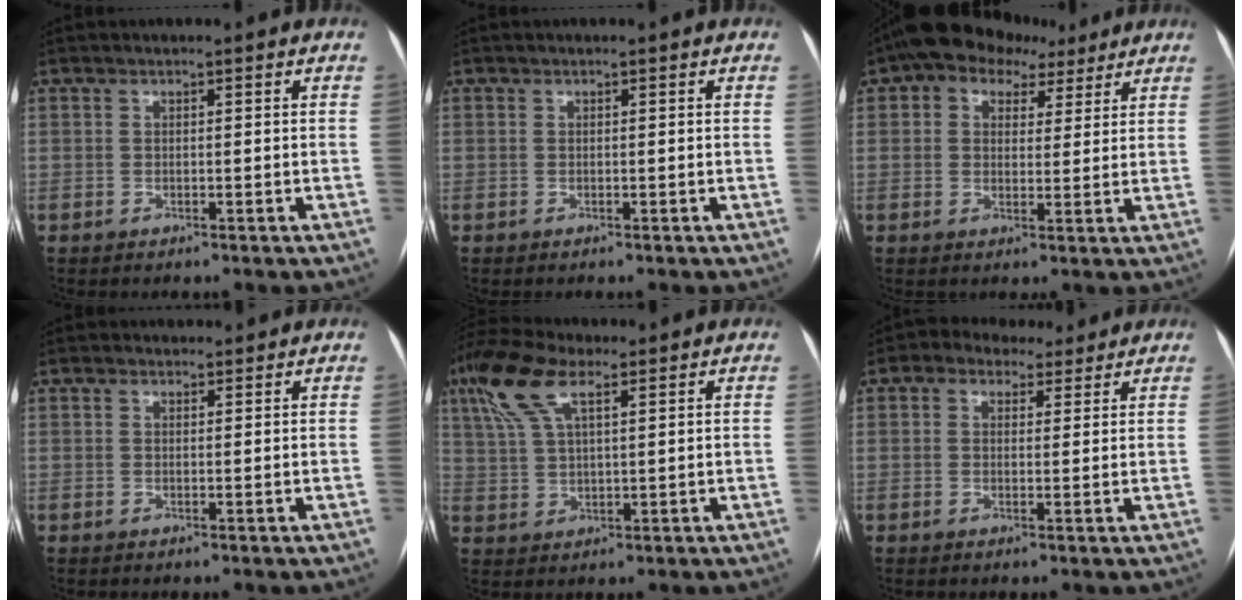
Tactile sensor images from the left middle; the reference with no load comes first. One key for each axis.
{"total": 0.0}
{"total": 8.2, "fx": 4.9, "fy": 5.6, "fz": 3.3, "tx": -0.043, "ty": 0.040, "tz": 0.073}
{"total": 2.4, "fx": 2.2, "fy": 1.0, "fz": 0.3, "tx": -0.006, "ty": 0.022, "tz": 0.033}
{"total": 10.2, "fx": 6.0, "fy": 3.3, "fz": 7.6, "tx": -0.172, "ty": 0.029, "tz": 0.118}
{"total": 5.8, "fx": 4.1, "fy": 3.7, "fz": 1.9, "tx": -0.028, "ty": 0.028, "tz": 0.062}